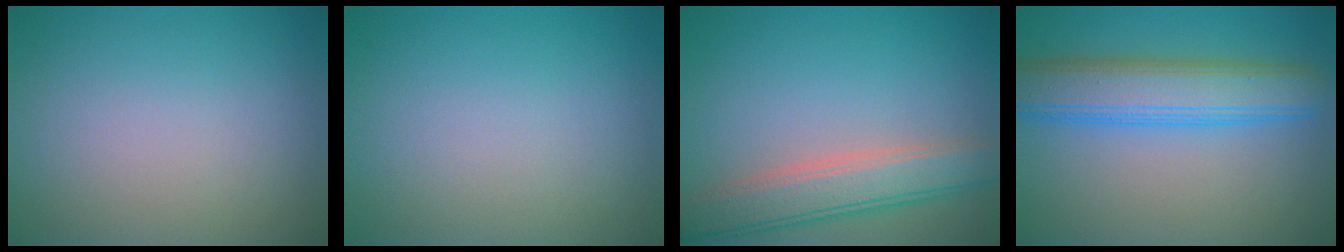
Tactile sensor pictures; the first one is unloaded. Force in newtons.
{"total": 0.0}
{"total": 5.1, "press": 5.1, "slide": 0.3}
{"total": 6.6, "press": 6.6, "slide": 0.2}